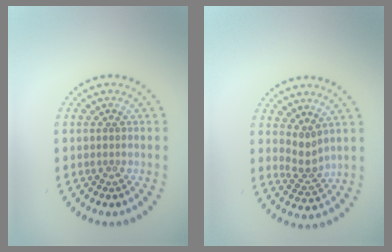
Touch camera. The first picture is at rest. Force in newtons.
{"total": 2.1, "press": 1.4, "slide": 1.5}